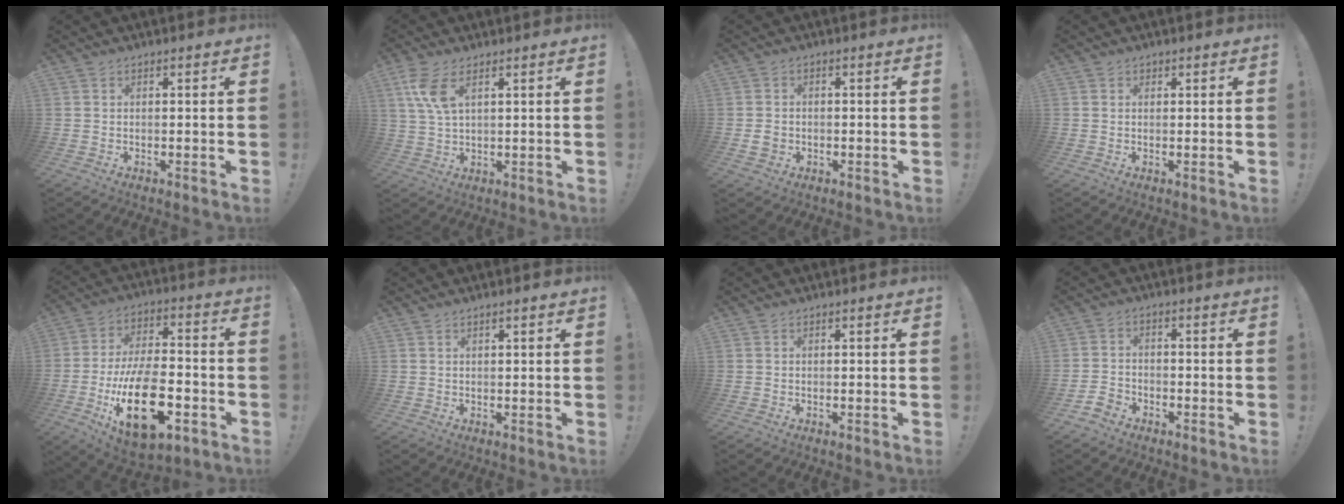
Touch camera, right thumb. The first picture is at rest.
{"total": 7.7, "force": [3.7, 3.2, 6.0], "torque": [-0.132, -0.008, 0.068]}
{"total": 3.2, "force": [-0.8, 2.6, 1.7], "torque": [-0.033, 0.007, -0.014]}
{"total": 0.8, "force": [0.5, 0.5, 0.0], "torque": [0.005, -0.002, 0.009]}
{"total": 24.0, "force": [-8.3, 12.0, 19.0], "torque": [-0.341, 0.046, -0.124]}
{"total": 1.1, "force": [0.7, 0.0, 0.8], "torque": [-0.017, 0.002, 0.011]}
{"total": 0.0}
{"total": 4.7, "force": [-3.7, 2.6, 1.4], "torque": [-0.042, 0.014, -0.070]}